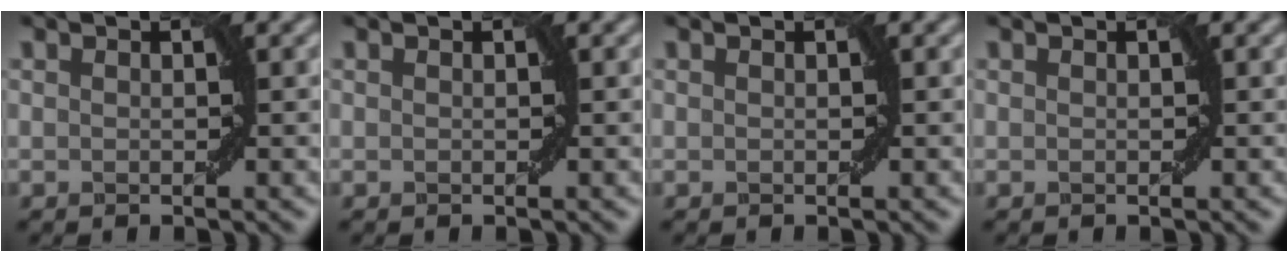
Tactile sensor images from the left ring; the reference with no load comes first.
{"total": 0.0}
{"total": 0.0}
{"total": 0.0}